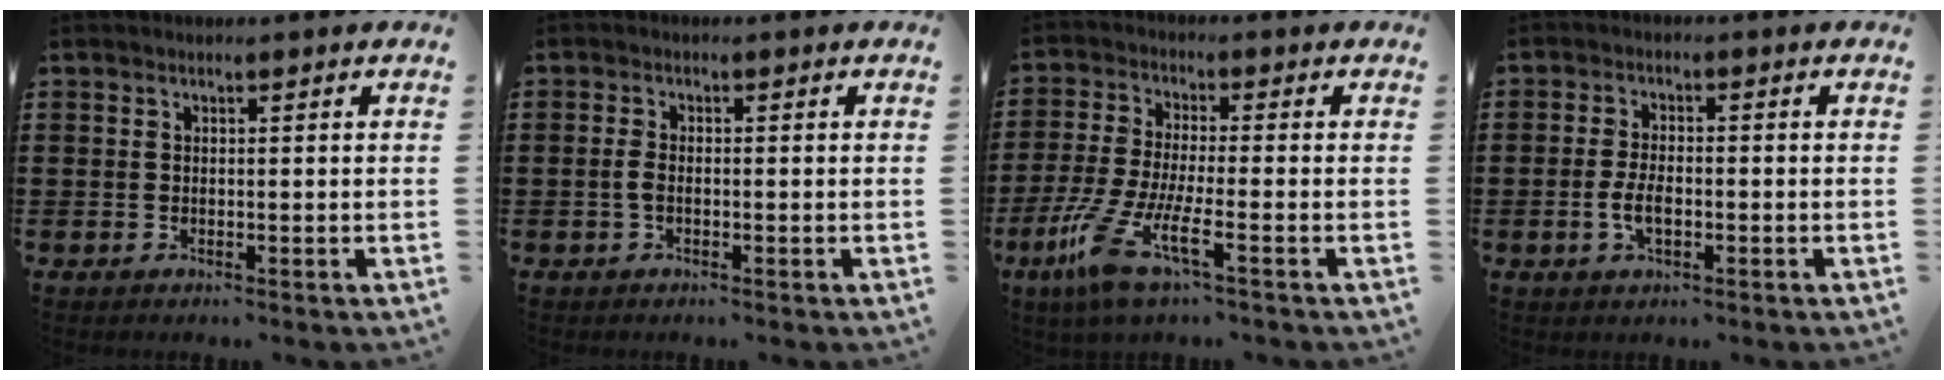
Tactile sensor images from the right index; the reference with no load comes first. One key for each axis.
{"total": 1.9, "fx": -0.4, "fy": 0.7, "fz": 1.7, "tx": -0.048, "ty": -0.004, "tz": -0.013}
{"total": 9.1, "fx": -4.5, "fy": 0.9, "fz": 7.8, "tx": -0.189, "ty": -0.024, "tz": -0.091}
{"total": 3.9, "fx": -1.0, "fy": 1.7, "fz": 3.3, "tx": -0.074, "ty": 0.000, "tz": -0.022}